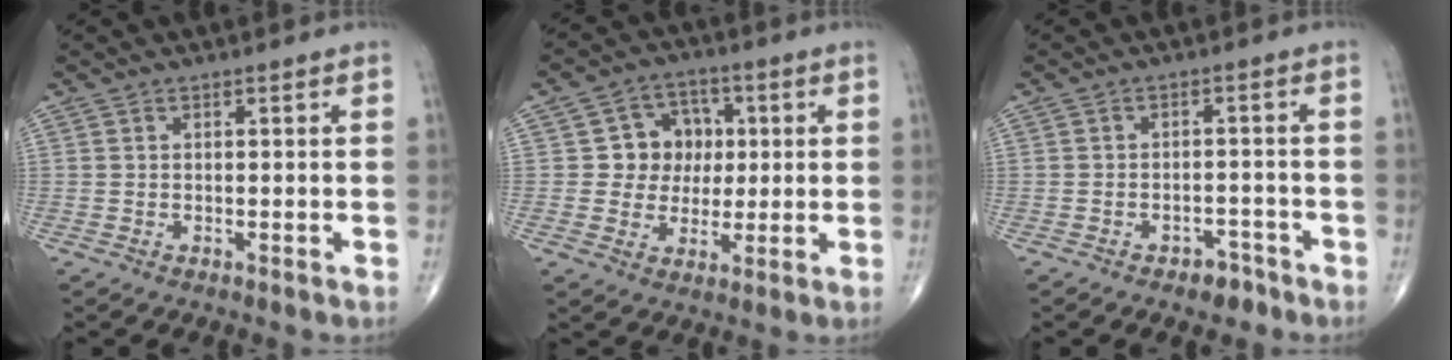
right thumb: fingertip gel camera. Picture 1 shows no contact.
{"total": 8.8, "force": [1.2, 8.1, 3.3], "torque": [0.004, 0.009, 0.016]}
{"total": 3.5, "force": [-2.5, 2.0, 1.4], "torque": [-0.008, 0.021, -0.031]}